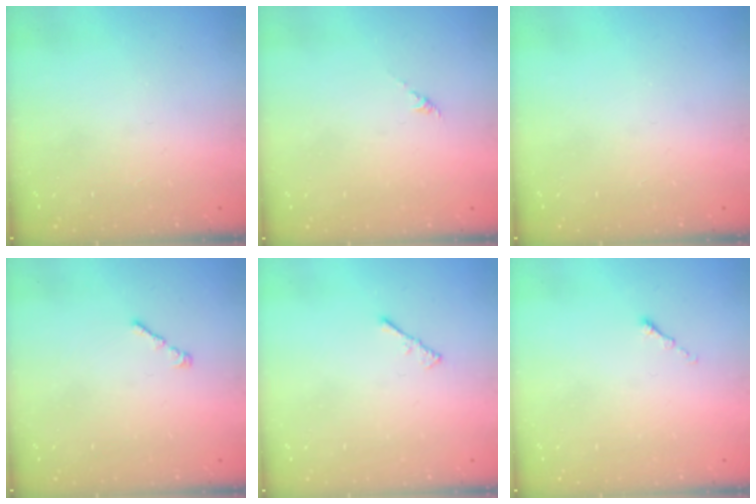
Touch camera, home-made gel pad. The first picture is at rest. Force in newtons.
{"total": 0.0}
{"total": 0.0}
{"total": 1.1, "press": 0.9, "slide": 0.5}
{"total": 1.5, "press": 1.4, "slide": 0.4}
{"total": 0.0}